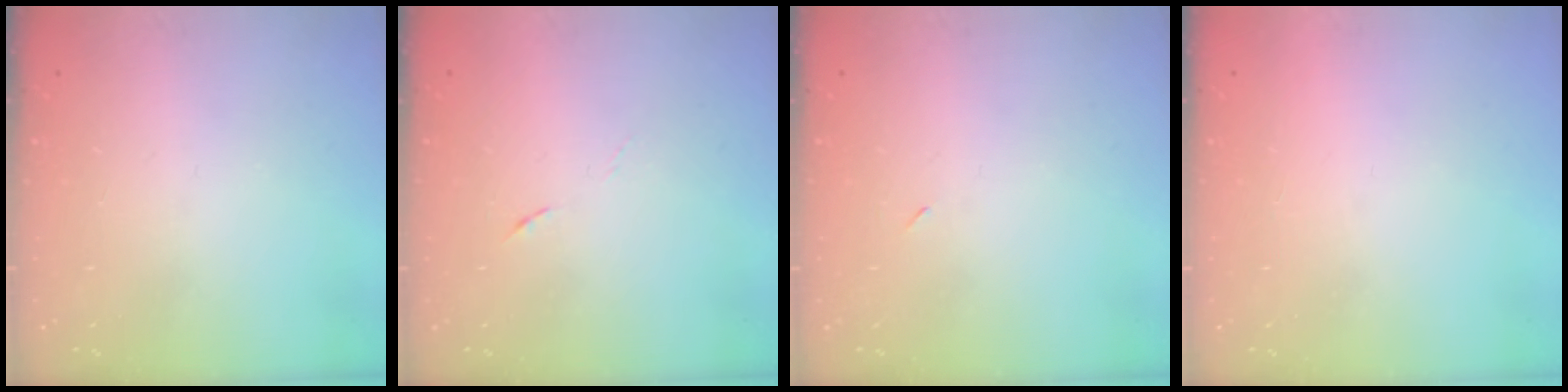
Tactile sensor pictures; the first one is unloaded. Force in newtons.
{"total": 4.0, "press": 3.8, "slide": 1.2}
{"total": 2.3, "press": 2.0, "slide": 1.2}
{"total": 1.5, "press": 1.5, "slide": 0.1}